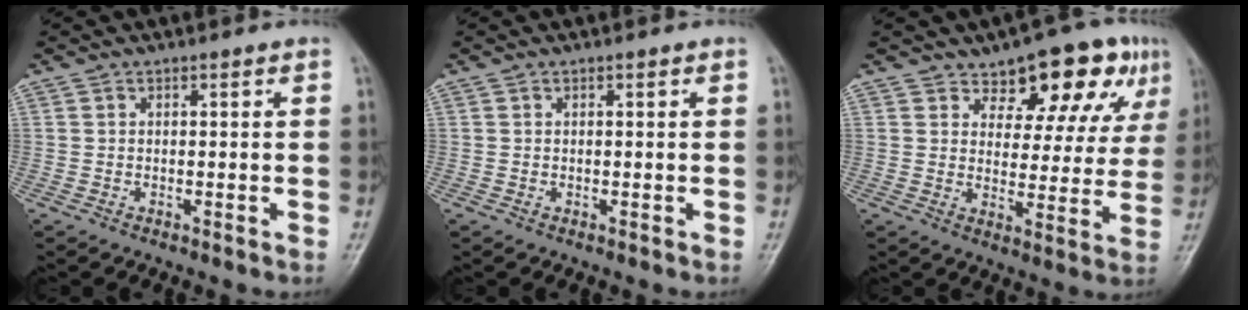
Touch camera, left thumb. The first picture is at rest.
{"total": 0.0}
{"total": 13.1, "force": [7.9, 6.6, 8.2], "torque": [-0.055, -0.030, 0.108]}